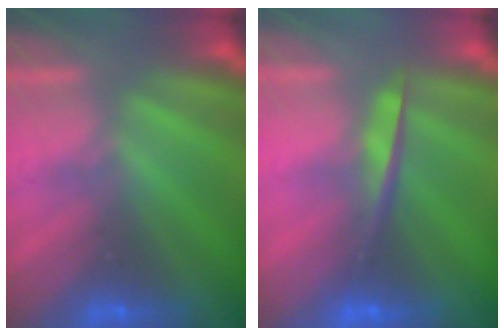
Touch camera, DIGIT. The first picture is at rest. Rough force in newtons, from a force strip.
{"total": 4.6}